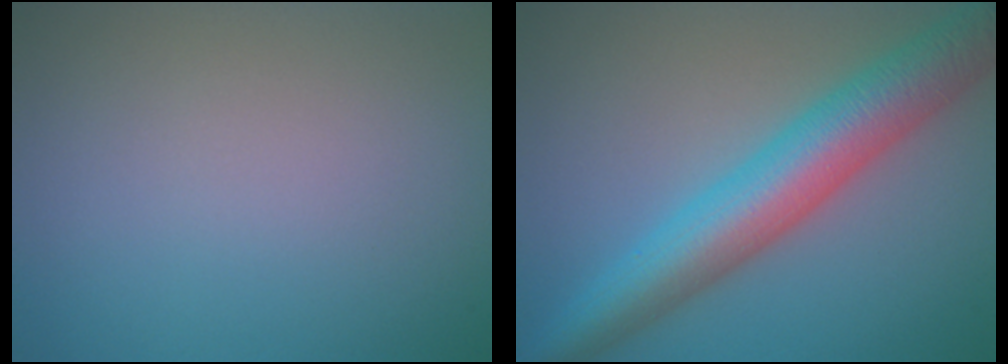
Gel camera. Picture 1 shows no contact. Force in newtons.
{"total": 8.7, "press": 8.7, "slide": 0.1}